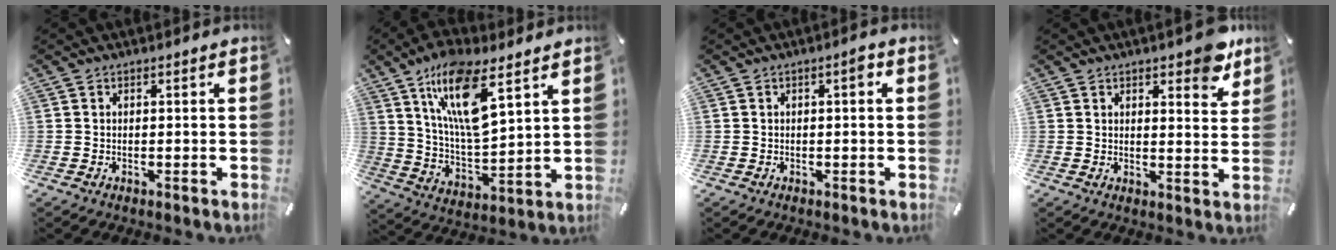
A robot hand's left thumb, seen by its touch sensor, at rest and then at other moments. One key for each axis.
{"total": 16.5, "fx": 9.9, "fy": 5.6, "fz": 12.0, "tx": -0.236, "ty": -0.036, "tz": 0.169}
{"total": 2.1, "fx": 0.5, "fy": 0.5, "fz": 2.0, "tx": -0.031, "ty": 0.003, "tz": 0.004}
{"total": 6.5, "fx": 5.1, "fy": 2.5, "fz": 3.2, "tx": -0.028, "ty": -0.034, "tz": 0.083}